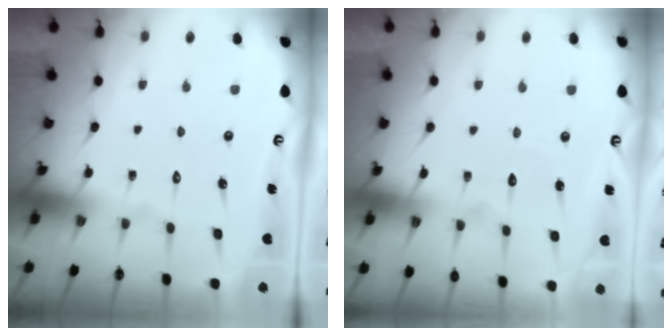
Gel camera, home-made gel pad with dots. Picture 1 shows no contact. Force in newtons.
{"total": 4.3, "press": 4.3, "slide": 0.4}